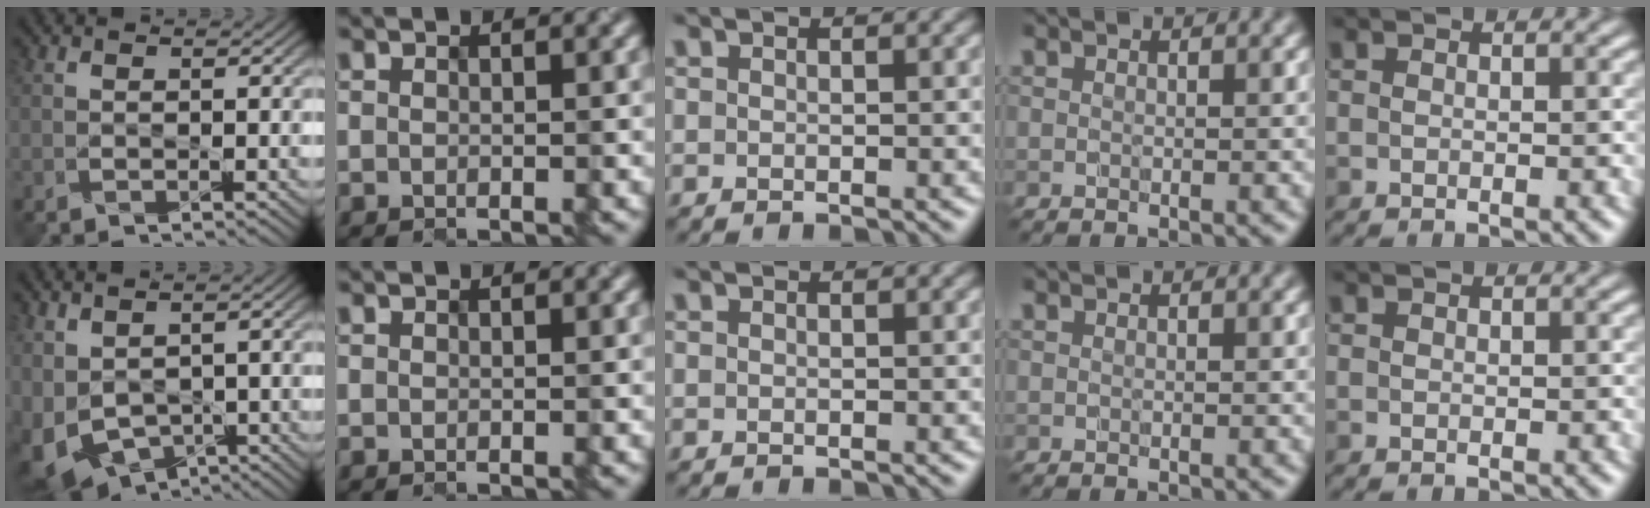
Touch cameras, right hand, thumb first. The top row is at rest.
{"thumb": {"total": 9.2, "force": [-1.3, 5.9, 7.0], "torque": [-0.184, -0.033, -0.006]}}